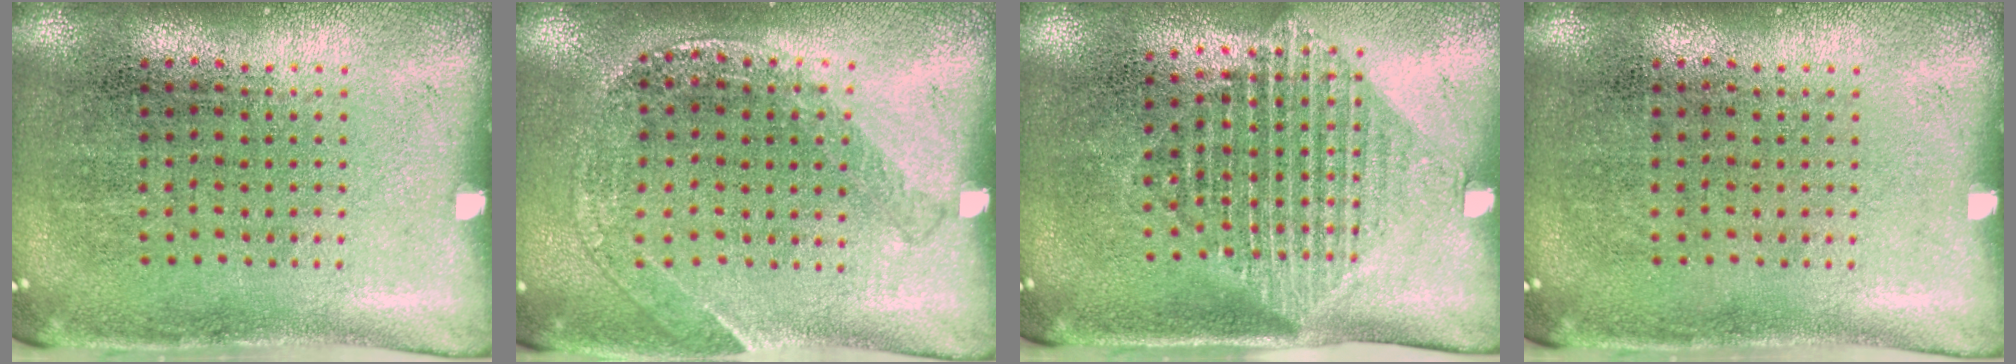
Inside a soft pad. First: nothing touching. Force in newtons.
{"total": 1.2, "press": 1.2, "slide": 0.1}
{"total": 1.5, "press": 1.2, "slide": 0.9}
{"total": 0.0}